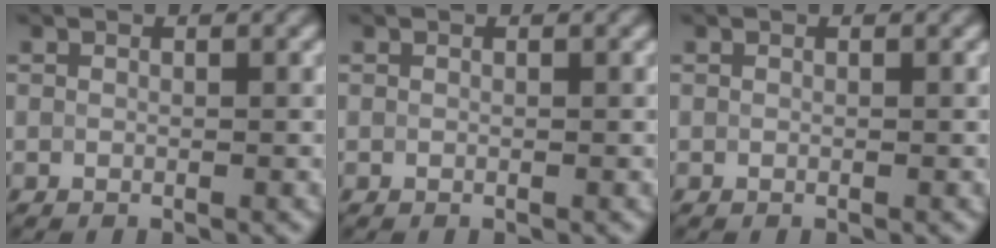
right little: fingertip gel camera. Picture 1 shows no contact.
{"total": 0.0}
{"total": 0.0}